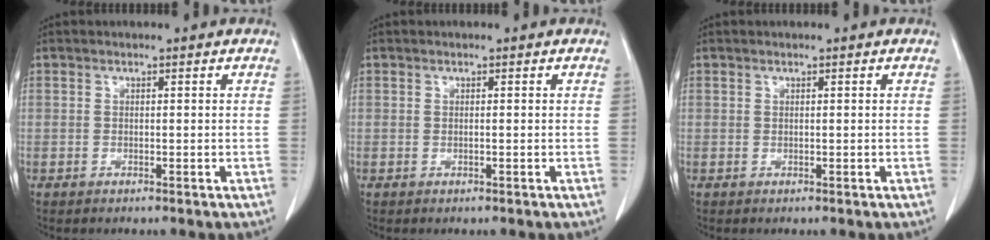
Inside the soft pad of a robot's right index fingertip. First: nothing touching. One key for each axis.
{"total": 0.0}
{"total": 0.0}